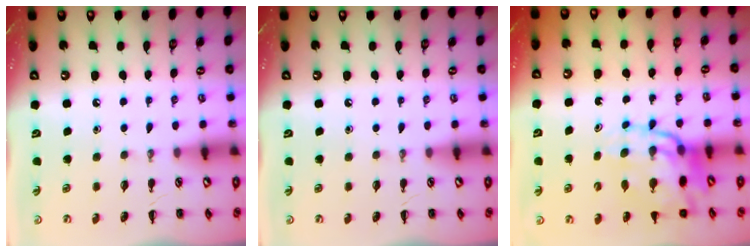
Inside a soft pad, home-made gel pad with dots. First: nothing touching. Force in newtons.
{"total": 0.0}
{"total": 15.5, "press": 14.9, "slide": 4.3}